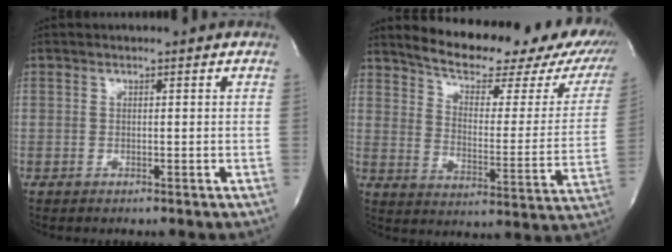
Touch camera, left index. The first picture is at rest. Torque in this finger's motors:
{"motor_torque": [0.39, -0.39, 0.30, 0.08]}